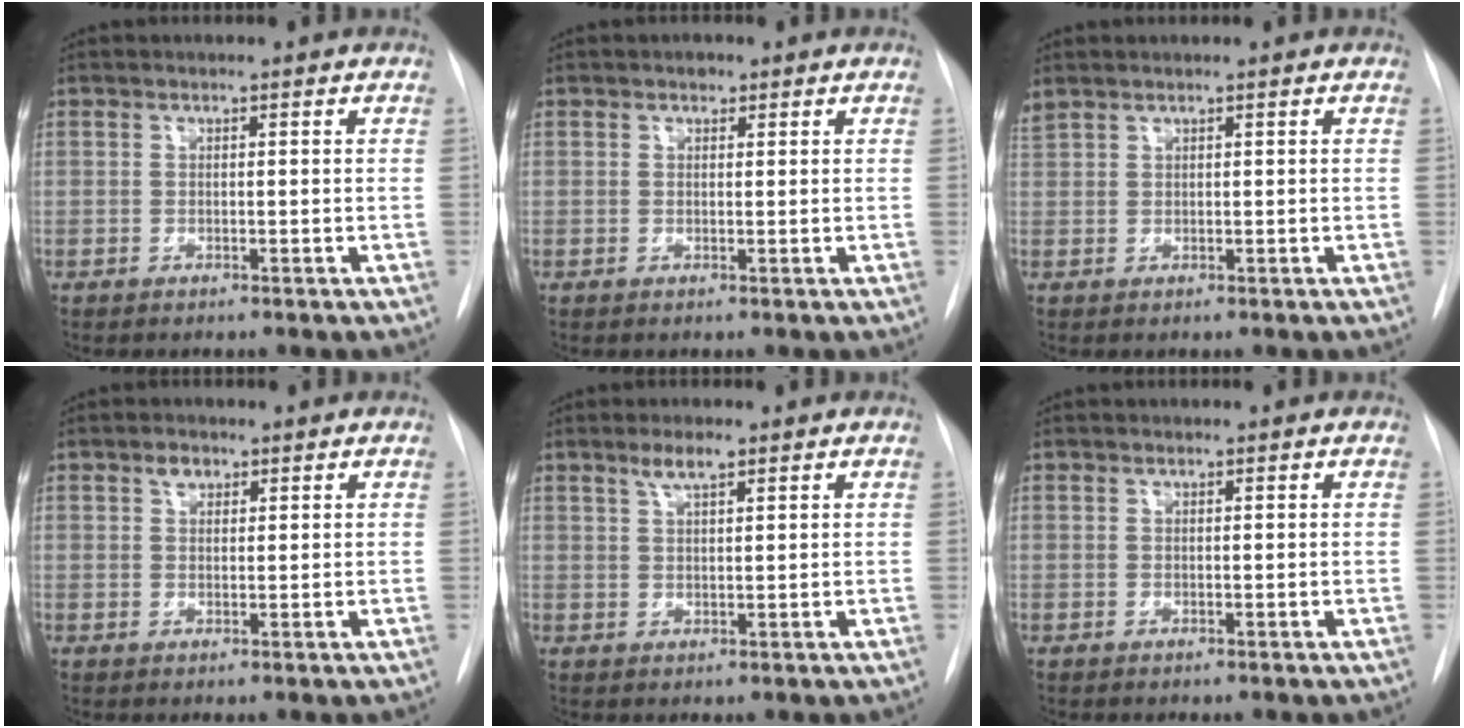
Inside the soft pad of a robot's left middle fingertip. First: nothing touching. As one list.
[{"total": 1.1, "force": [0.7, 0.7, 0.4], "torque": [-0.004, 0.000, 0.008]}, {"total": 1.7, "force": [1.6, 0.5, 0.6], "torque": [-0.027, 0.023, 0.041]}, {"total": 1.9, "force": [1.1, 1.2, 0.9], "torque": [-0.014, 0.007, 0.017]}, {"total": 3.1, "force": [2.1, 0.6, 2.2], "torque": [-0.041, 0.005, 0.038]}, {"total": 0.0}]